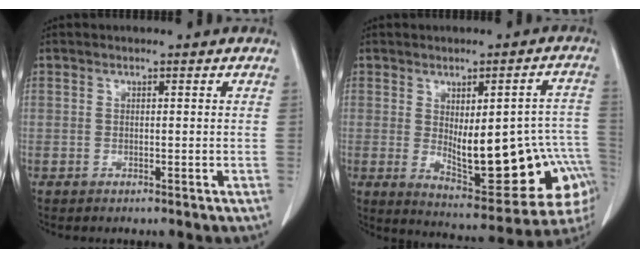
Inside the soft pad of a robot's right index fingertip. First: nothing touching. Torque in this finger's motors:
{"motor_torque": [1.37, -0.77, 0.44, 0.14]}